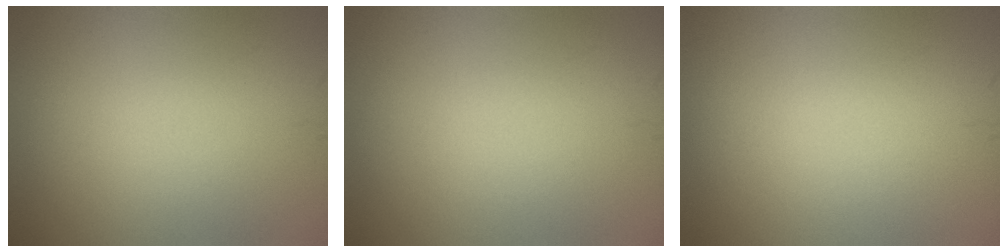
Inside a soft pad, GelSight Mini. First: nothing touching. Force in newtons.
{"total": 0.0}
{"total": 0.0}